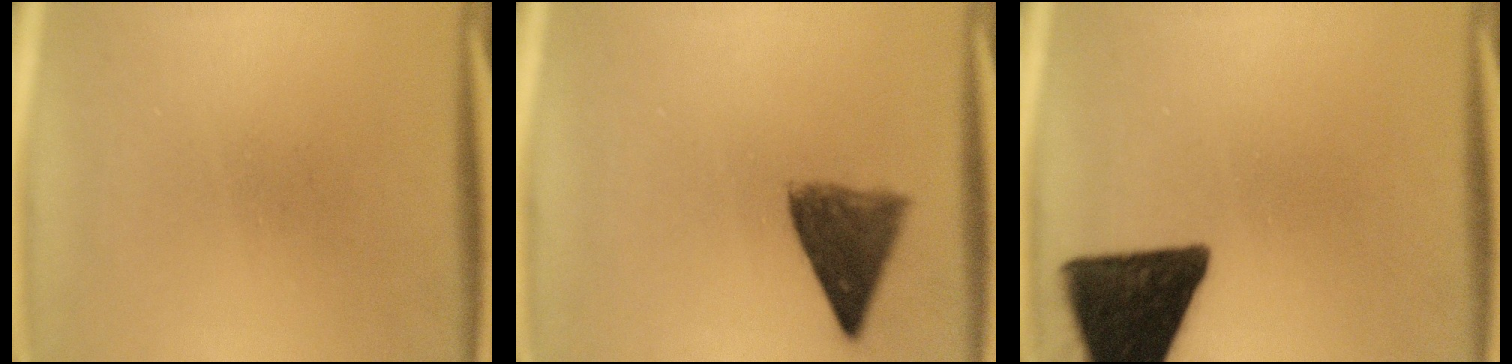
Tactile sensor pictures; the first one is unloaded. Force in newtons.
{"total": 7.2}
{"total": 15.8}